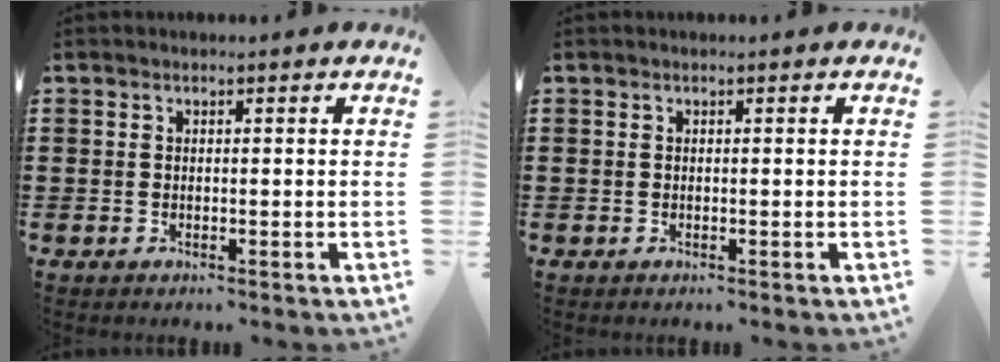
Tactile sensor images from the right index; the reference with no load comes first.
{"total": 0.0}